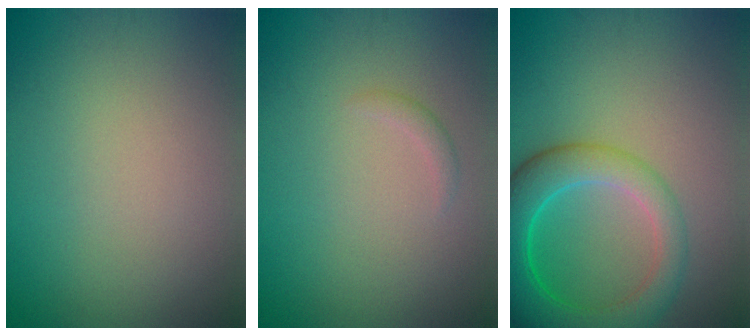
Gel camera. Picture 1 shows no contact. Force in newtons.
{"total": 0.8, "press": 0.8, "slide": 0.1}
{"total": 7.0, "press": 7.0, "slide": 0.5}